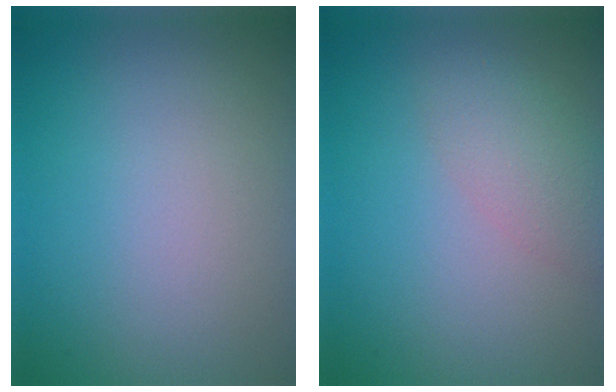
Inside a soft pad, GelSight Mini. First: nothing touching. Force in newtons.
{"total": 2.8, "press": 2.8, "slide": 0.1}